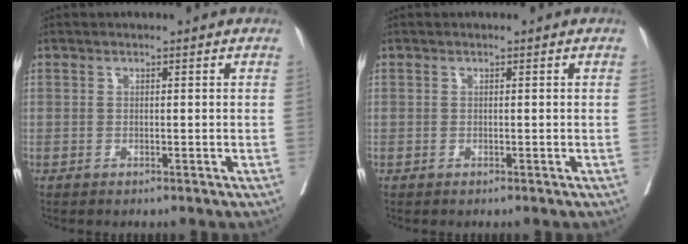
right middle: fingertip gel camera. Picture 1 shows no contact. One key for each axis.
{"total": 0.0}